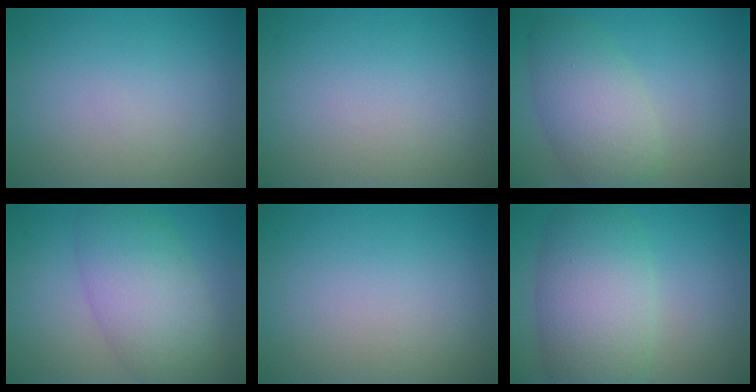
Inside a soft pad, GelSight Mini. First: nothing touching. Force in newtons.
{"total": 0.0}
{"total": 5.0, "press": 5.0, "slide": 0.2}
{"total": 6.5, "press": 6.5, "slide": 0.1}
{"total": 0.0}
{"total": 7.9, "press": 7.9, "slide": 0.5}